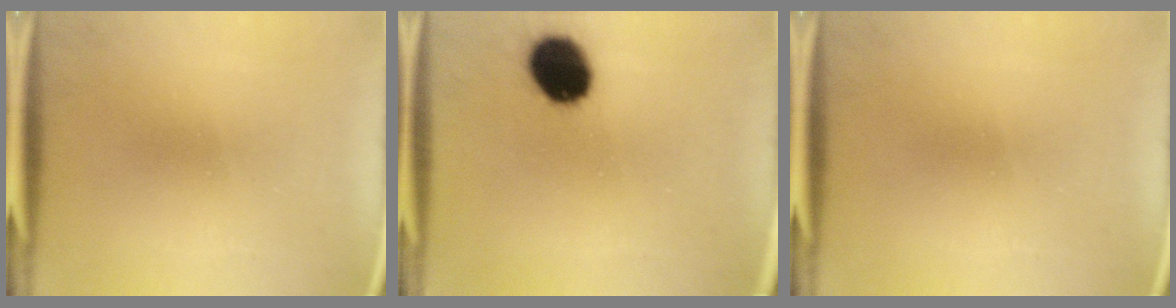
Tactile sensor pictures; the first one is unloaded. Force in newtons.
{"total": 13.5}
{"total": 0.0}